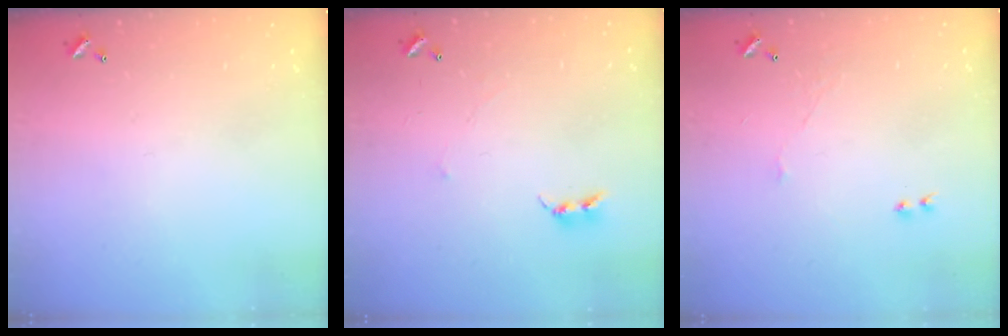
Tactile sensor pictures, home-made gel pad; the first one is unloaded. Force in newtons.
{"total": 2.4, "press": 2.4, "slide": 0.4}
{"total": 2.4, "press": 2.3, "slide": 0.6}